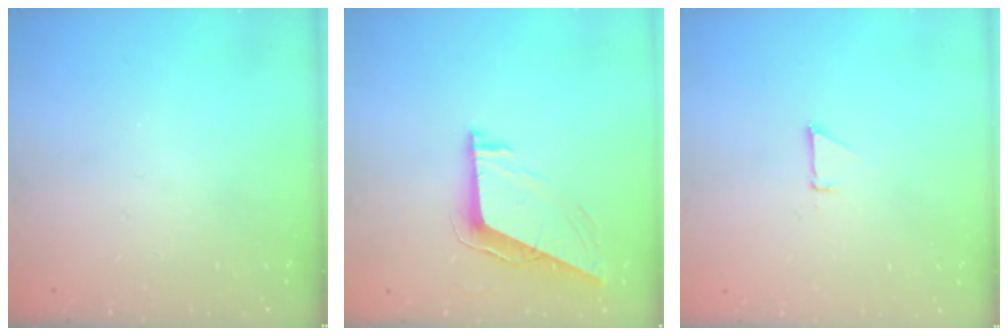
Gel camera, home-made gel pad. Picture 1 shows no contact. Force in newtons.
{"total": 8.5, "press": 8.2, "slide": 2.2}
{"total": 0.8, "press": 0.8, "slide": 0.1}